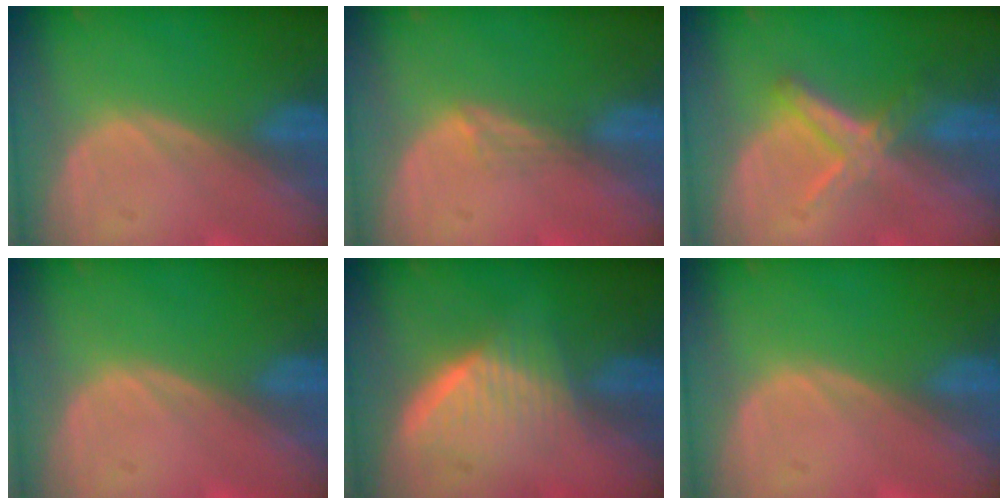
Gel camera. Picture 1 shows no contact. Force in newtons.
{"total": 1.8, "press": 1.3, "slide": 1.2}
{"total": 5.8, "press": 5.4, "slide": 1.9}
{"total": 0.0}
{"total": 6.0, "press": 5.7, "slide": 2.1}
{"total": 0.0}